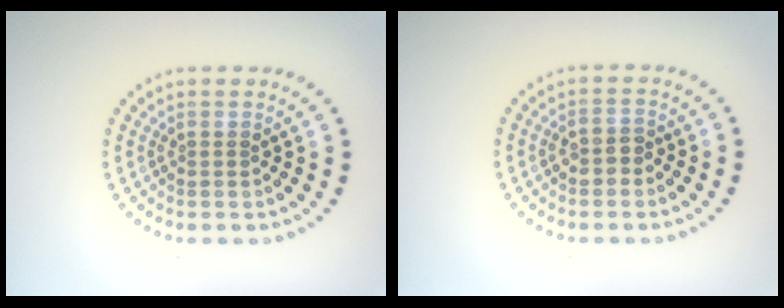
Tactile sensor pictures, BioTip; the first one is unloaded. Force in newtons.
{"total": 1.7, "press": 1.6, "slide": 0.6}